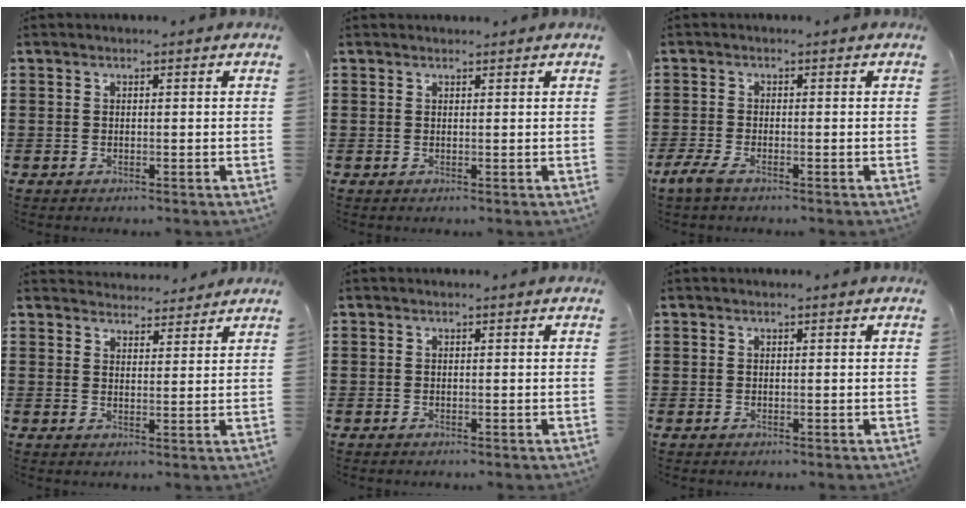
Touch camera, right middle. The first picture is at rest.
{"total": 0.7, "force": [0.7, 0.1, 0.0], "torque": [0.006, -0.002, 0.011]}
{"total": 2.1, "force": [-1.3, 0.5, 1.6], "torque": [-0.043, -0.003, -0.029]}
{"total": 3.5, "force": [3.4, 0.5, -0.4], "torque": [0.007, -0.014, 0.064]}
{"total": 0.0}
{"total": 0.0}